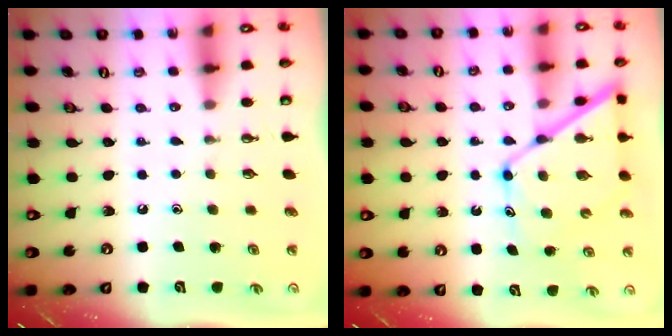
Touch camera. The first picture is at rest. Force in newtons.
{"total": 13.3, "press": 13.2, "slide": 1.2}